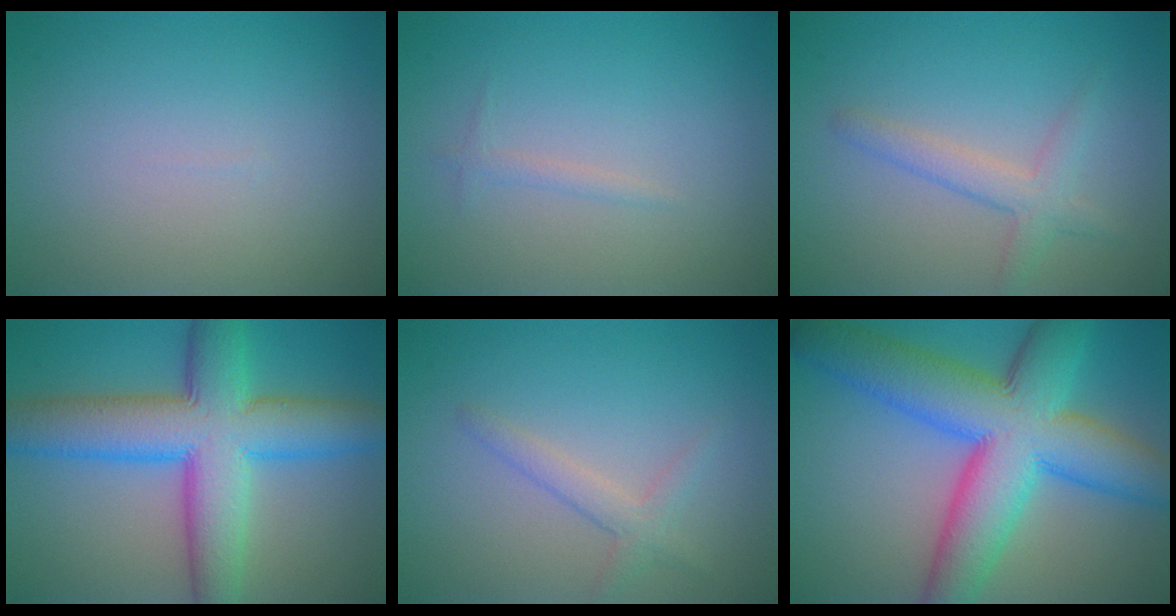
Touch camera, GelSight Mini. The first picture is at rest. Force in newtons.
{"total": 0.7, "press": 0.7, "slide": 0.1}
{"total": 2.5, "press": 2.5, "slide": 0.1}
{"total": 10.4, "press": 10.4, "slide": 0.4}
{"total": 2.0, "press": 2.0, "slide": 0.1}
{"total": 12.4, "press": 12.4, "slide": 0.3}